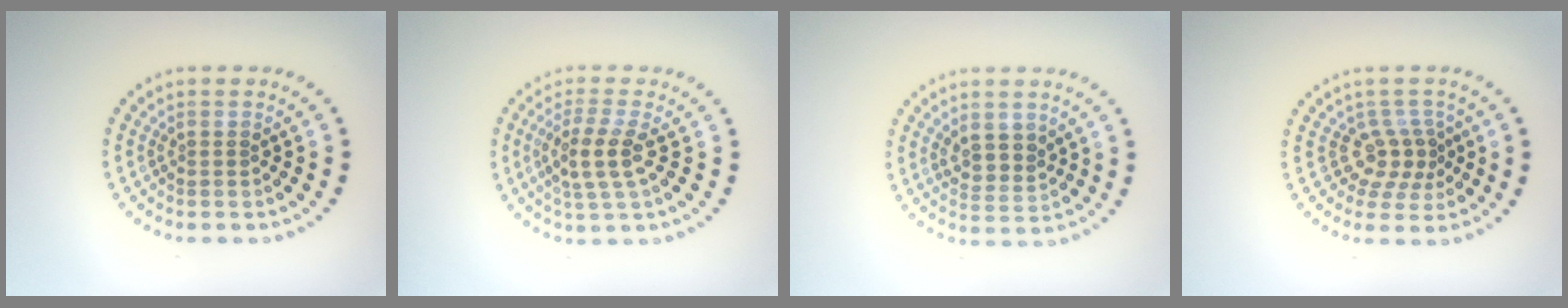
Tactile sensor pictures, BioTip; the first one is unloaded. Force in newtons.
{"total": 3.2, "press": 2.8, "slide": 1.5}
{"total": 2.6, "press": 2.3, "slide": 1.2}
{"total": 2.9, "press": 2.2, "slide": 2.0}